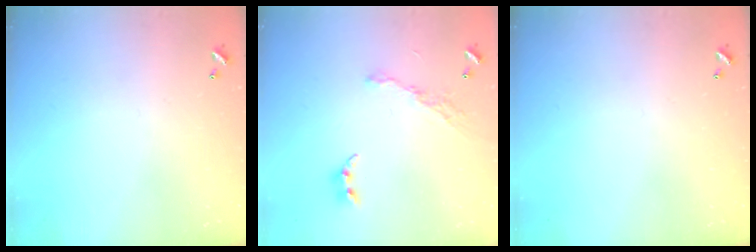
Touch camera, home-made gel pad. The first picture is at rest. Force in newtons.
{"total": 8.2, "press": 8.2, "slide": 0.9}
{"total": 0.0}